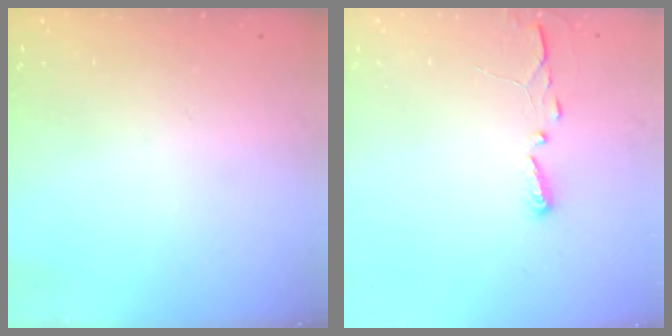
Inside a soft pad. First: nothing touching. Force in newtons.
{"total": 2.9, "press": 2.9, "slide": 0.4}